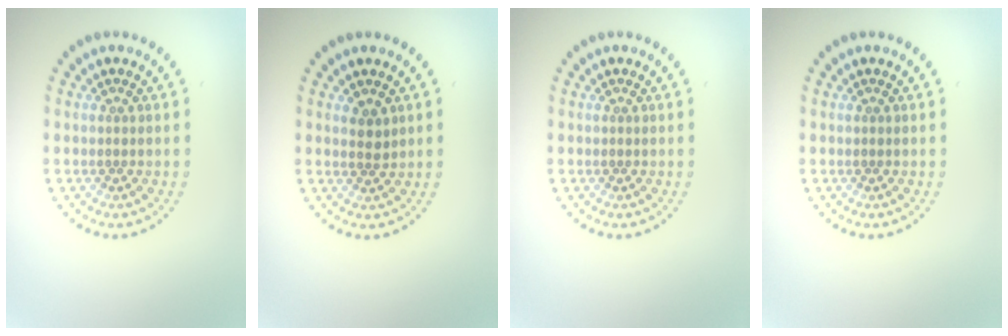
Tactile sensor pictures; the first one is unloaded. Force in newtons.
{"total": 1.4, "press": 1.3, "slide": 0.7}
{"total": 0.0}
{"total": 0.0}